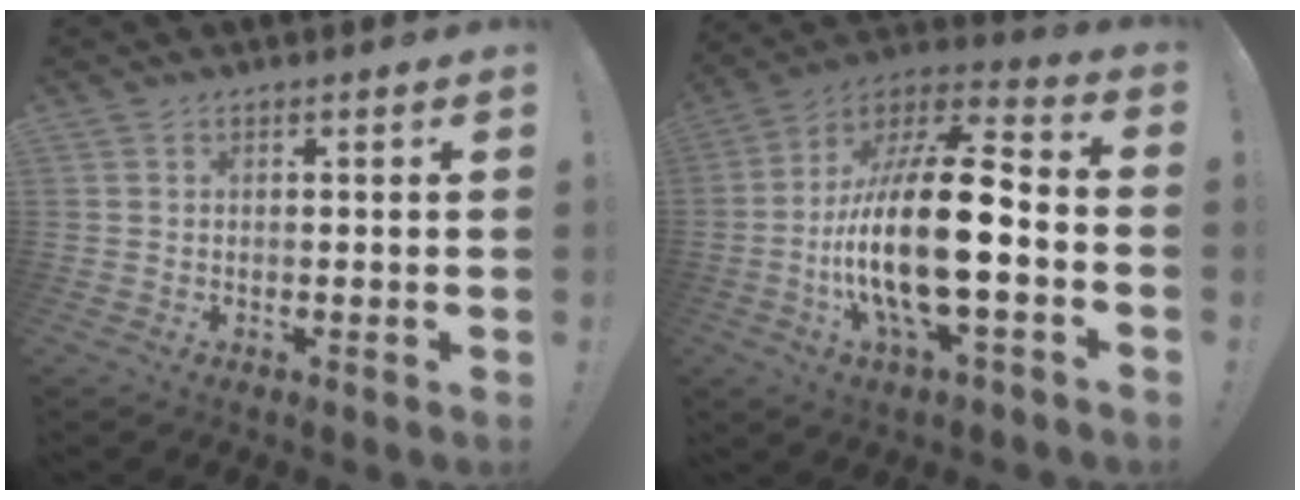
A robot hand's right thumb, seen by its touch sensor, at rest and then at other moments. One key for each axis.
{"total": 24.0, "fx": -4.8, "fy": 7.7, "fz": 22.3, "tx": -0.426, "ty": 0.016, "tz": -0.085}